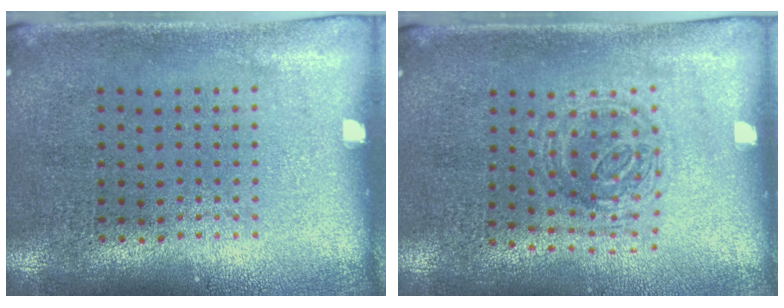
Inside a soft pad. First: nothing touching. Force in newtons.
{"total": 1.2, "press": 1.1, "slide": 0.4}